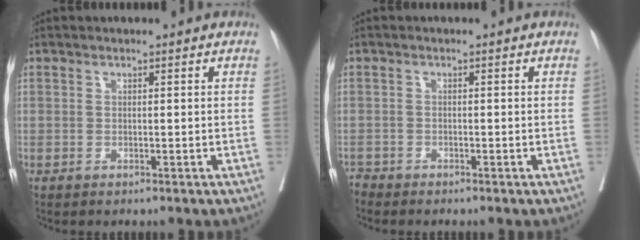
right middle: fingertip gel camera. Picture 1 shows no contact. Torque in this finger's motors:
{"motor_torque": [-0.10, 0.11, 0.01, -0.02]}